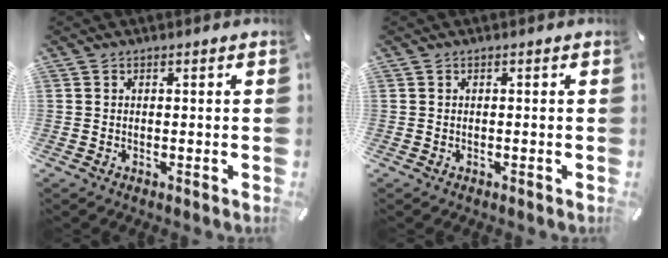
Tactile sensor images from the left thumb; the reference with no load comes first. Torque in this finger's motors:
{"motor_torque": [-0.10, -0.11, 0.00, 0.00, 0.00]}